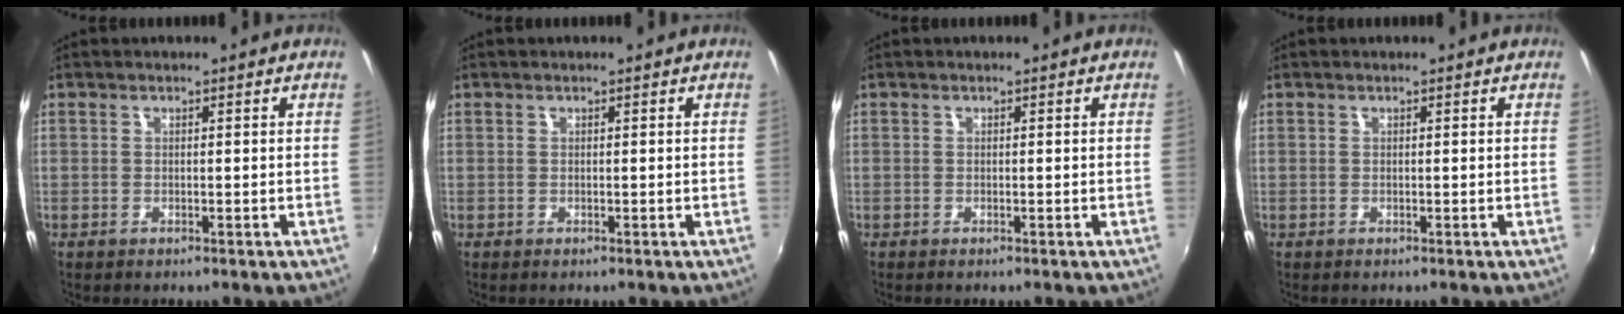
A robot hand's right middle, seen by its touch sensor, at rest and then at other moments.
{"total": 0.0}
{"total": 0.0}
{"total": 0.0}